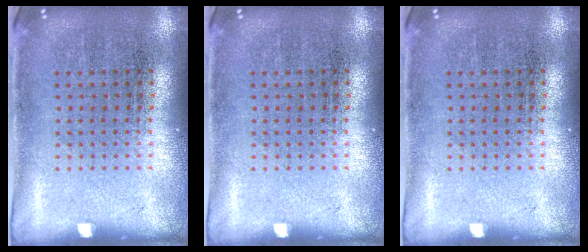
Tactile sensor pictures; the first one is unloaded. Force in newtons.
{"total": 0.0}
{"total": 0.0}